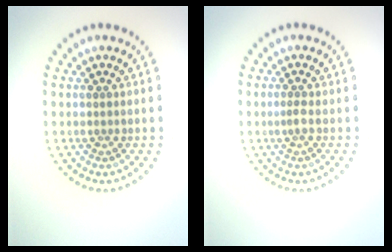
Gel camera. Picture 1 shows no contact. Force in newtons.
{"total": 0.9, "press": 0.6, "slide": 0.7}